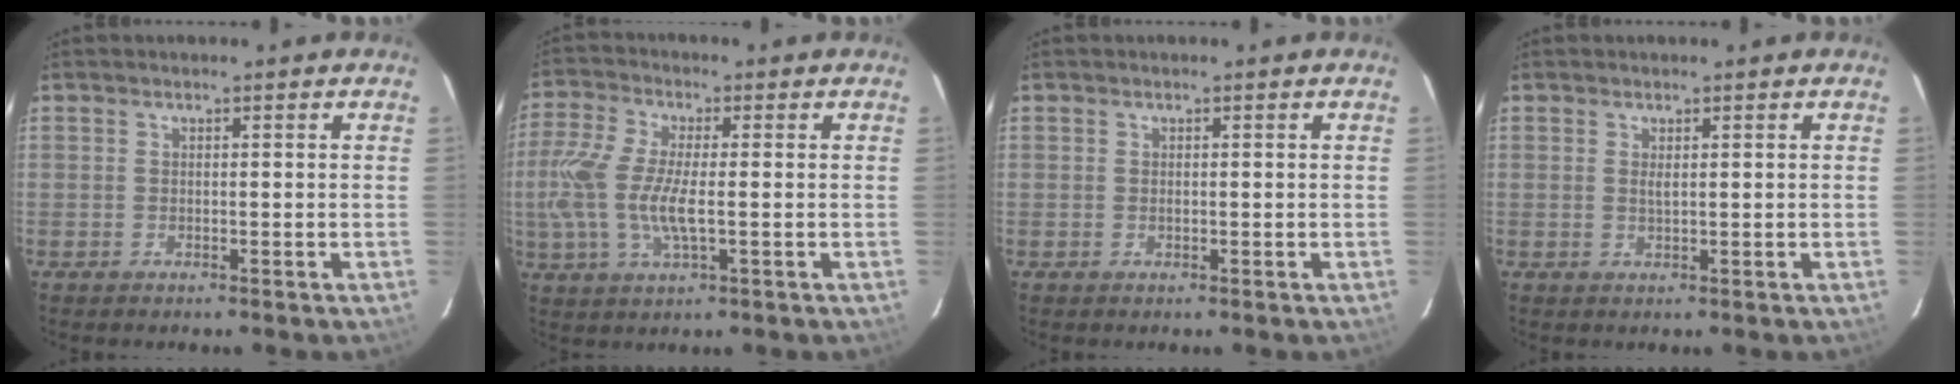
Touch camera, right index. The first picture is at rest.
{"total": 11.6, "force": [-1.0, 4.0, 10.9], "torque": [-0.236, -0.003, -0.023]}
{"total": 0.6, "force": [0.1, 0.4, 0.4], "torque": [-0.008, 0.001, 0.002]}
{"total": 1.0, "force": [0.4, 0.3, 0.9], "torque": [-0.017, 0.000, 0.007]}